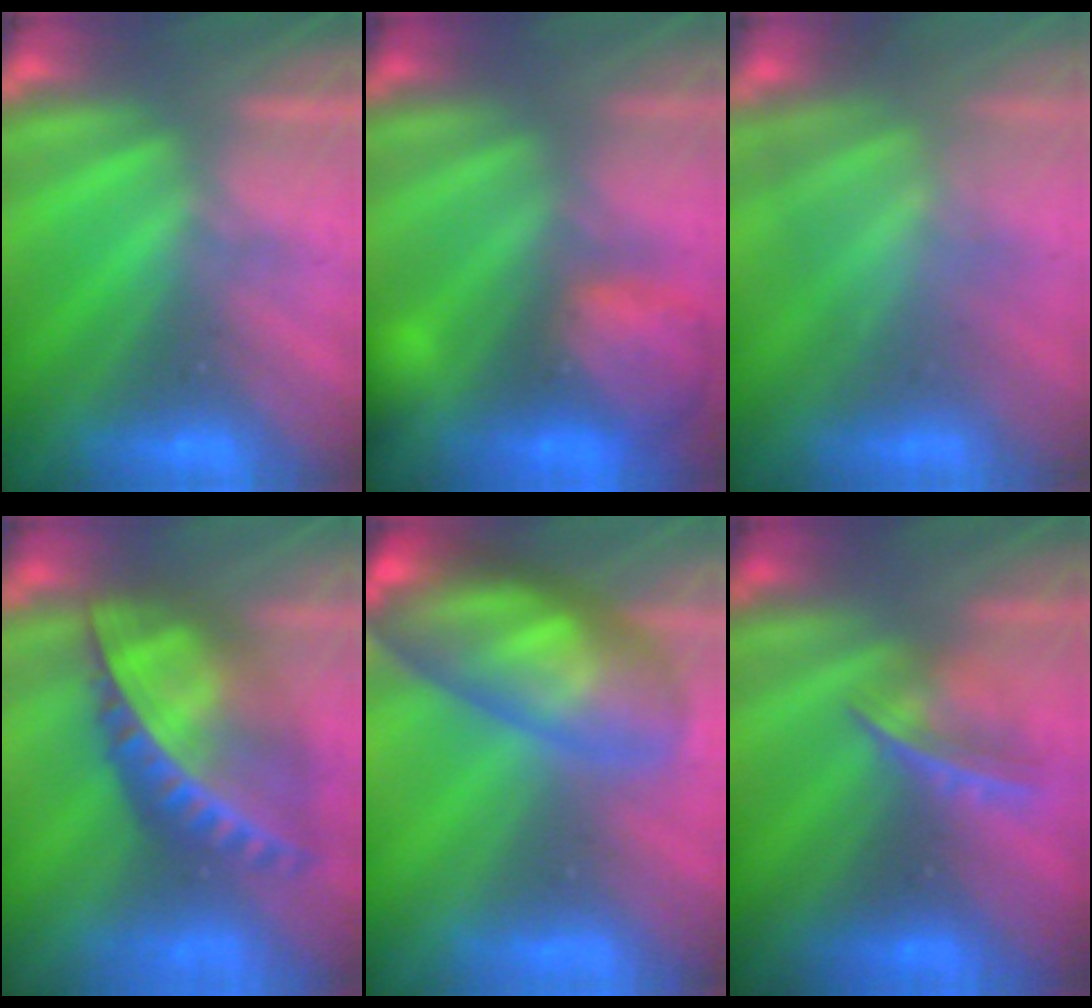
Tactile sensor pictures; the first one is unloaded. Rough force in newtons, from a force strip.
{"total": 9.6}
{"total": 3.3}
{"total": 6.8}
{"total": 11.6}
{"total": 4.6}